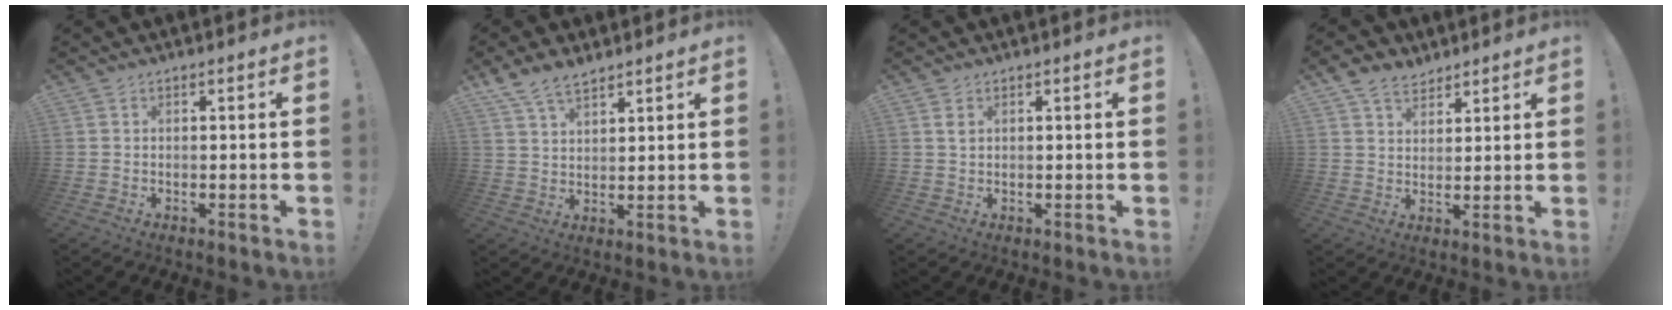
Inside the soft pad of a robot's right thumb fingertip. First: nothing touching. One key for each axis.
{"total": 7.2, "fx": 5.5, "fy": 2.9, "fz": 3.5, "tx": -0.070, "ty": -0.025, "tz": 0.107}
{"total": 1.4, "fx": 0.8, "fy": 0.7, "fz": 1.0, "tx": -0.013, "ty": -0.001, "tz": 0.012}
{"total": 7.1, "fx": 5.1, "fy": 4.2, "fz": 2.6, "tx": -0.050, "ty": -0.024, "tz": 0.100}